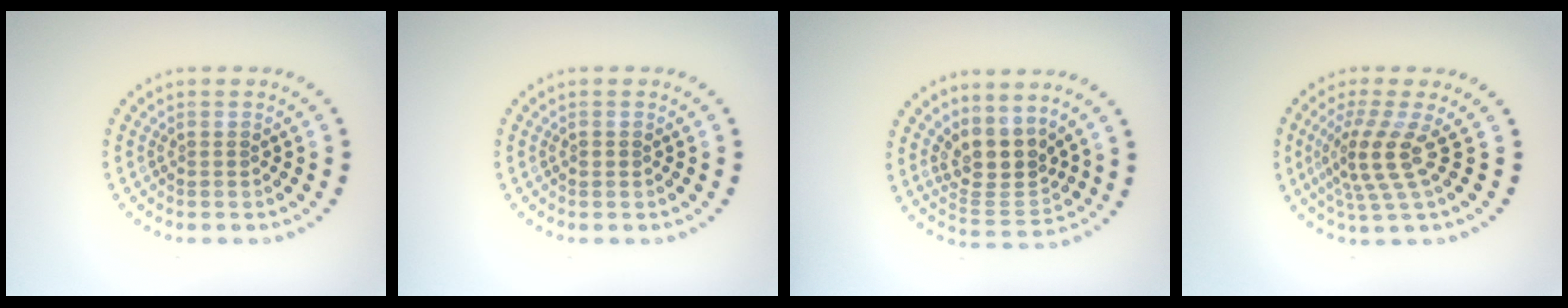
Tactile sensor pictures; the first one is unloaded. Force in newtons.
{"total": 0.6, "press": 0.6, "slide": 0.1}
{"total": 3.8, "press": 3.0, "slide": 2.4}
{"total": 3.9, "press": 2.7, "slide": 2.8}